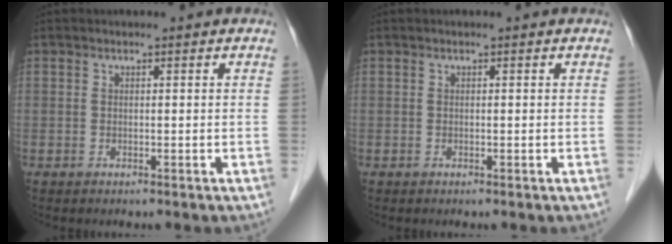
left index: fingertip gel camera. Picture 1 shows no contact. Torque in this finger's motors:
{"motor_torque": [-0.03, 0.03, 0.00, 0.00]}